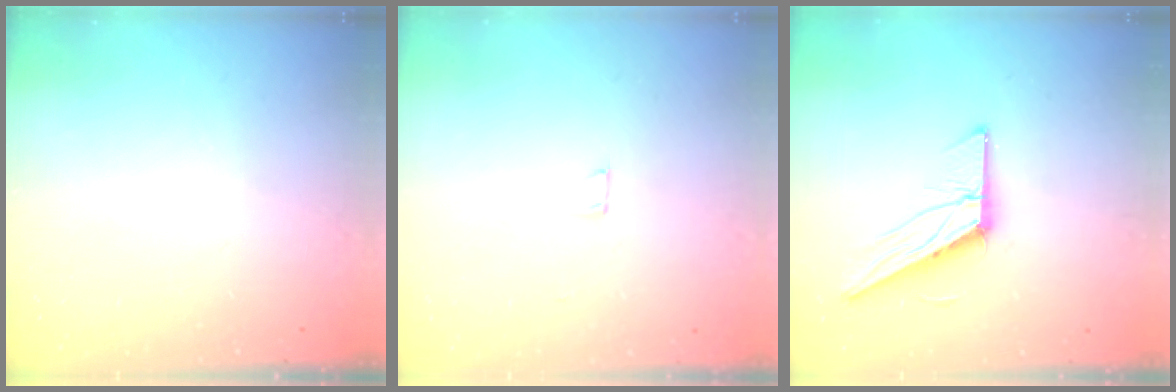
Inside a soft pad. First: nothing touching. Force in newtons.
{"total": 2.5, "press": 2.5, "slide": 0.2}
{"total": 11.5, "press": 11.5, "slide": 0.2}